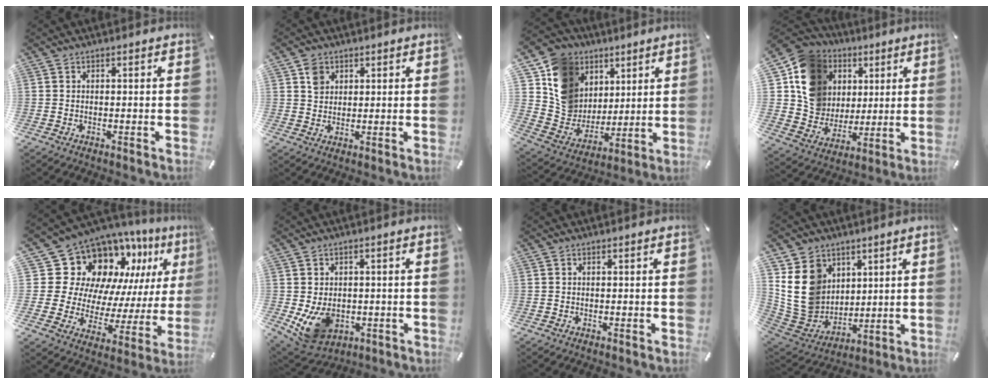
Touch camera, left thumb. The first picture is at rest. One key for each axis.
{"total": 3.9, "fx": 1.8, "fy": 3.3, "fz": 0.8, "tx": -0.008, "ty": -0.001, "tz": 0.030}
{"total": 14.3, "fx": 5.3, "fy": 12.8, "fz": 3.4, "tx": -0.062, "ty": -0.027, "tz": 0.112}
{"total": 15.1, "fx": 4.3, "fy": 13.7, "fz": 4.6, "tx": -0.074, "ty": -0.013, "tz": 0.090}
{"total": 17.7, "fx": 11.7, "fy": 11.9, "fz": 5.8, "tx": -0.102, "ty": -0.118, "tz": 0.234}
{"total": 9.7, "fx": -1.7, "fy": 7.5, "fz": 6.0, "tx": -0.114, "ty": -0.001, "tz": -0.026}
{"total": 0.0}
{"total": 14.3, "fx": 4.4, "fy": 12.4, "fz": 5.5, "tx": -0.123, "ty": -0.024, "tz": 0.093}